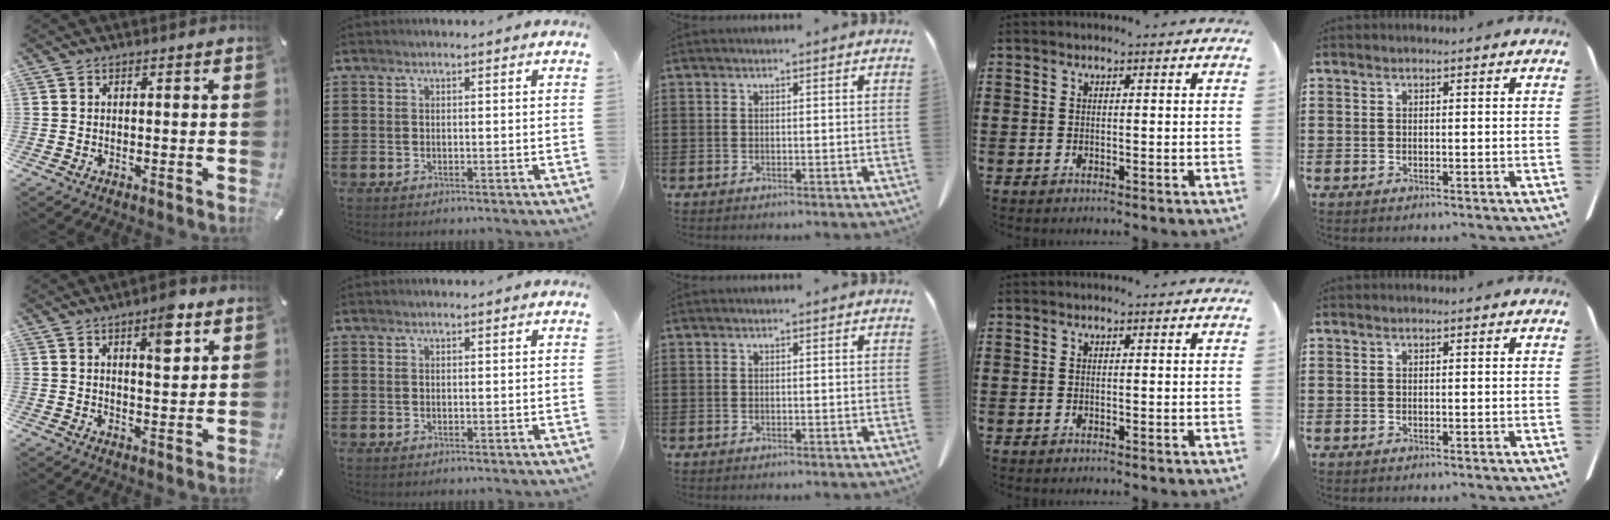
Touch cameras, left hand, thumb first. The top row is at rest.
{"thumb": {"total": 7.3, "force": [4.0, 2.8, 5.4], "torque": [-0.067, -0.019, 0.061]}}